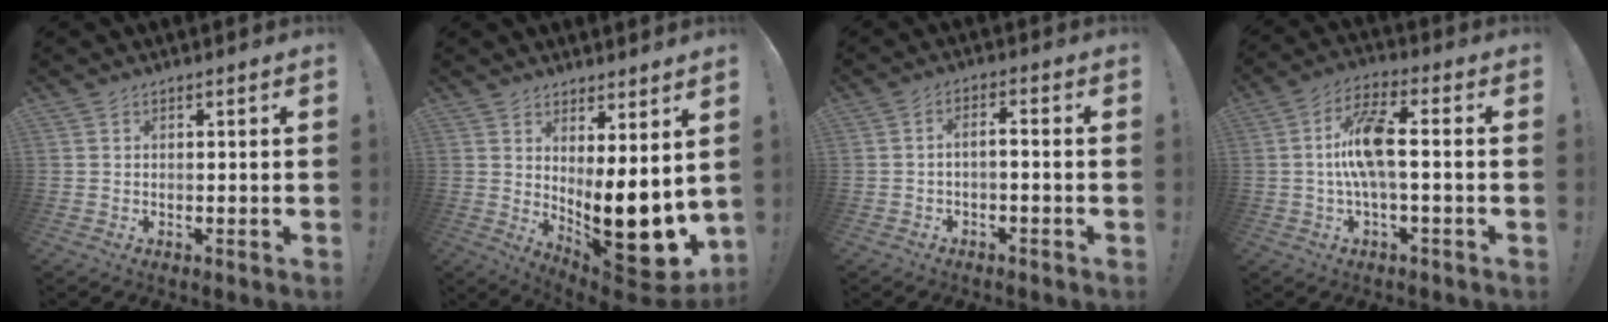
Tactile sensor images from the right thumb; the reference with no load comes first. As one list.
[{"total": 15.4, "force": [-1.4, 4.7, 14.6], "torque": [-0.177, -0.039, -0.010]}, {"total": 3.0, "force": [-2.1, 0.3, 2.2], "torque": [-0.045, 0.002, -0.041]}, {"total": 12.3, "force": [0.3, 3.8, 11.6], "torque": [-0.217, 0.002, 0.000]}]